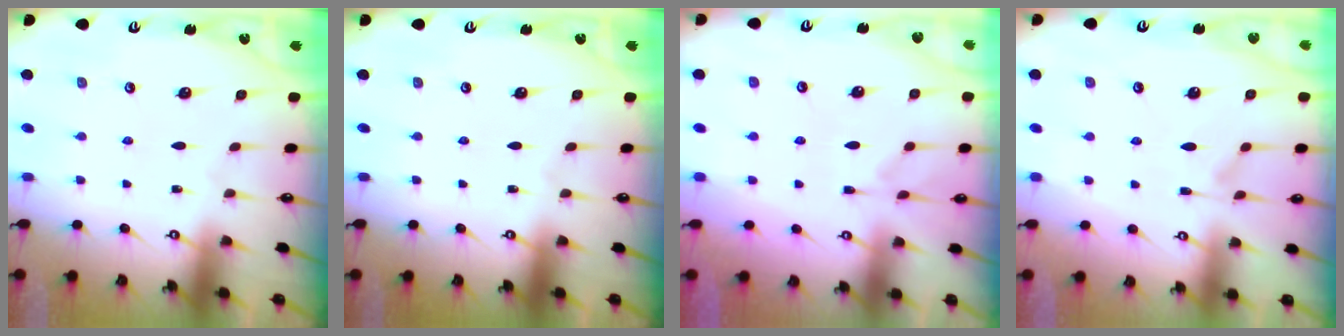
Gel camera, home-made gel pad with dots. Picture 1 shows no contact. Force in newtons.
{"total": 0.0}
{"total": 2.1, "press": 1.9, "slide": 1.0}
{"total": 6.2, "press": 6.0, "slide": 1.4}